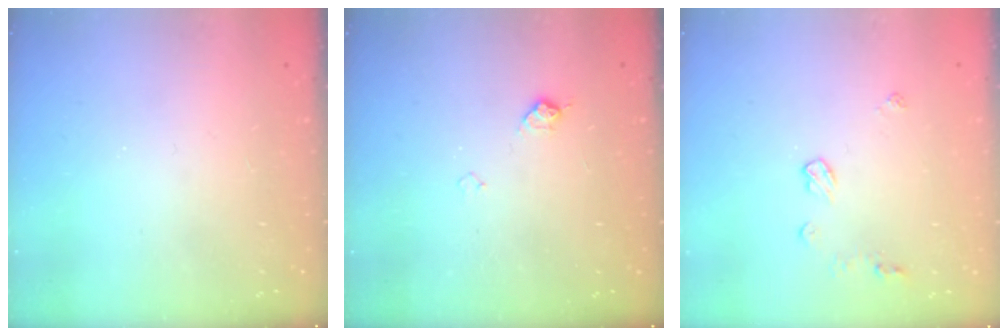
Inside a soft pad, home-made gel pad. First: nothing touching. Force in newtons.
{"total": 6.2, "press": 6.1, "slide": 0.8}
{"total": 6.5, "press": 6.5, "slide": 0.2}